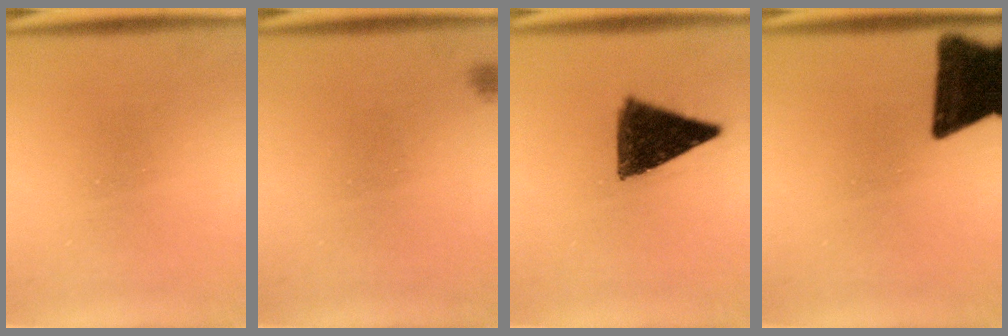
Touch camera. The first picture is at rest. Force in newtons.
{"total": 1.0}
{"total": 9.1}
{"total": 15.8}